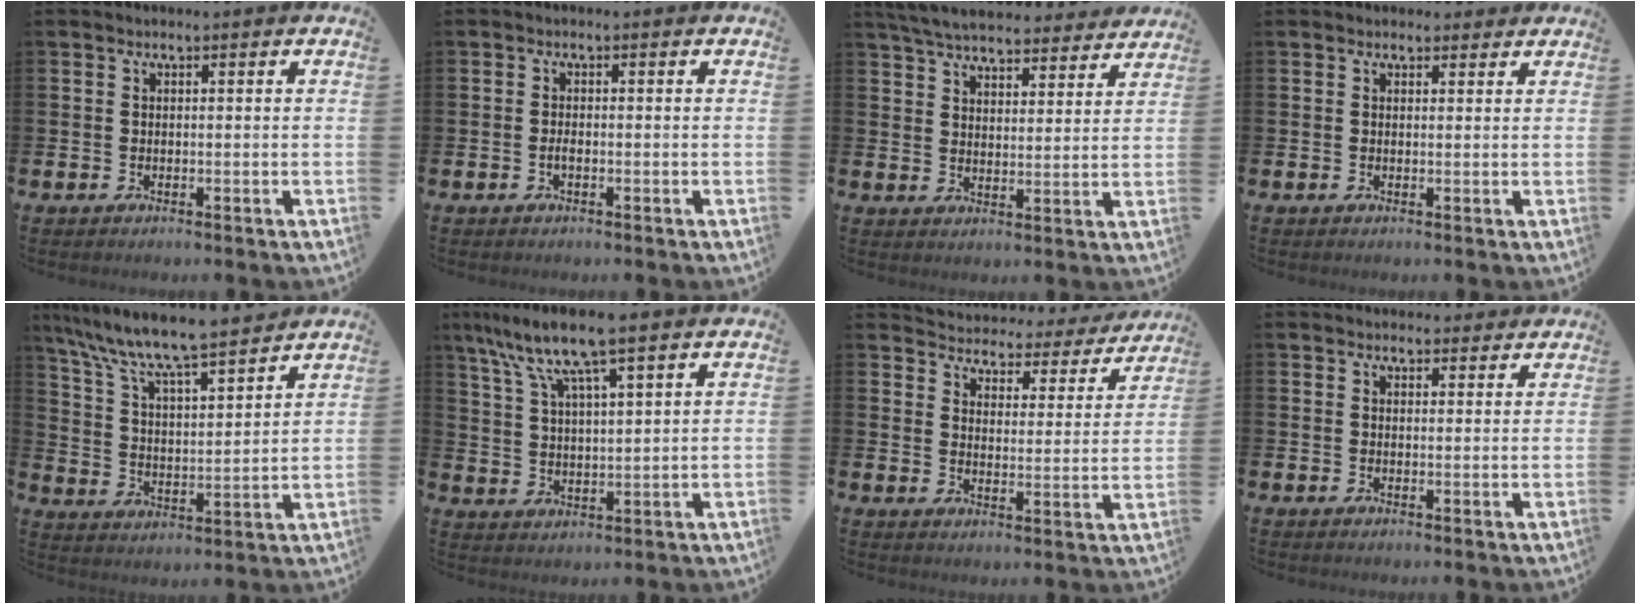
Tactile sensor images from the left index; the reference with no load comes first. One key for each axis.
{"total": 0.9, "fx": -0.4, "fy": 0.3, "fz": 0.8, "tx": -0.018, "ty": -0.002, "tz": -0.007}
{"total": 6.3, "fx": 6.1, "fy": 1.2, "fz": 1.1, "tx": -0.042, "ty": -0.038, "tz": 0.109}
{"total": 1.4, "fx": 1.2, "fy": 0.7, "fz": 0.1, "tx": 0.007, "ty": 0.002, "tz": 0.021}
{"total": 9.4, "fx": 8.7, "fy": 0.6, "fz": 3.5, "tx": -0.105, "ty": -0.060, "tz": 0.148}
{"total": 8.8, "fx": 7.1, "fy": 0.8, "fz": 5.2, "tx": -0.125, "ty": -0.022, "tz": 0.126}
{"total": 4.1, "fx": 3.9, "fy": 1.2, "fz": 0.1, "tx": -0.020, "ty": -0.041, "tz": 0.059}
{"total": 2.3, "fx": 2.2, "fy": 0.6, "fz": -0.1, "tx": 0.008, "ty": -0.010, "tz": 0.038}